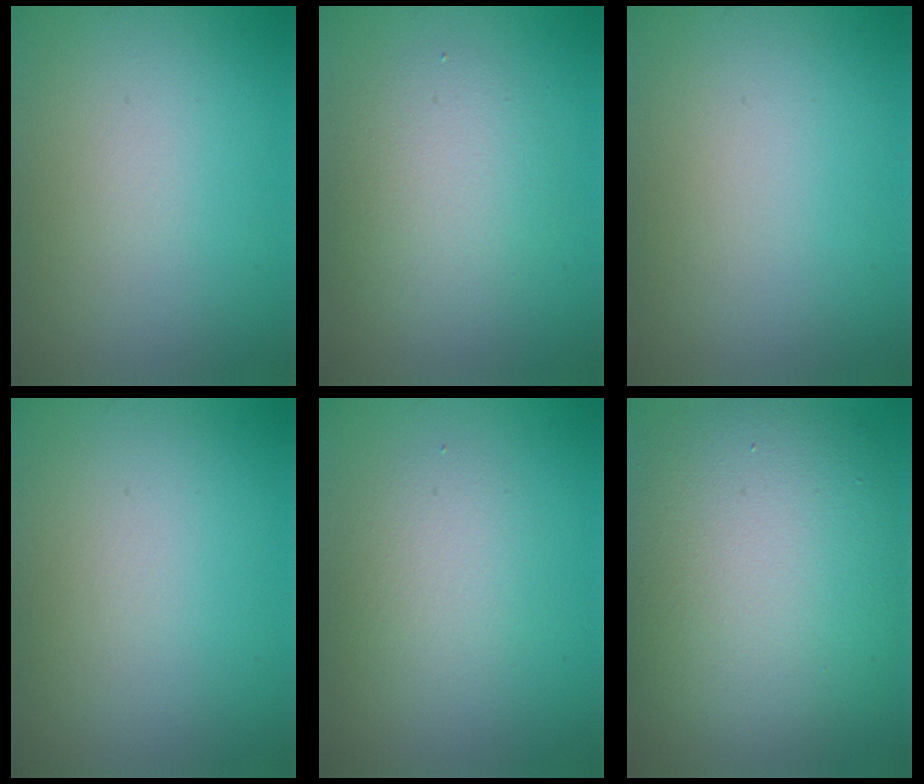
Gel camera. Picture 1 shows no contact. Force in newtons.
{"total": 3.5, "press": 3.5, "slide": 0.3}
{"total": 0.0}
{"total": 0.0}
{"total": 2.4, "press": 2.4, "slide": 0.3}
{"total": 12.9, "press": 12.8, "slide": 1.2}